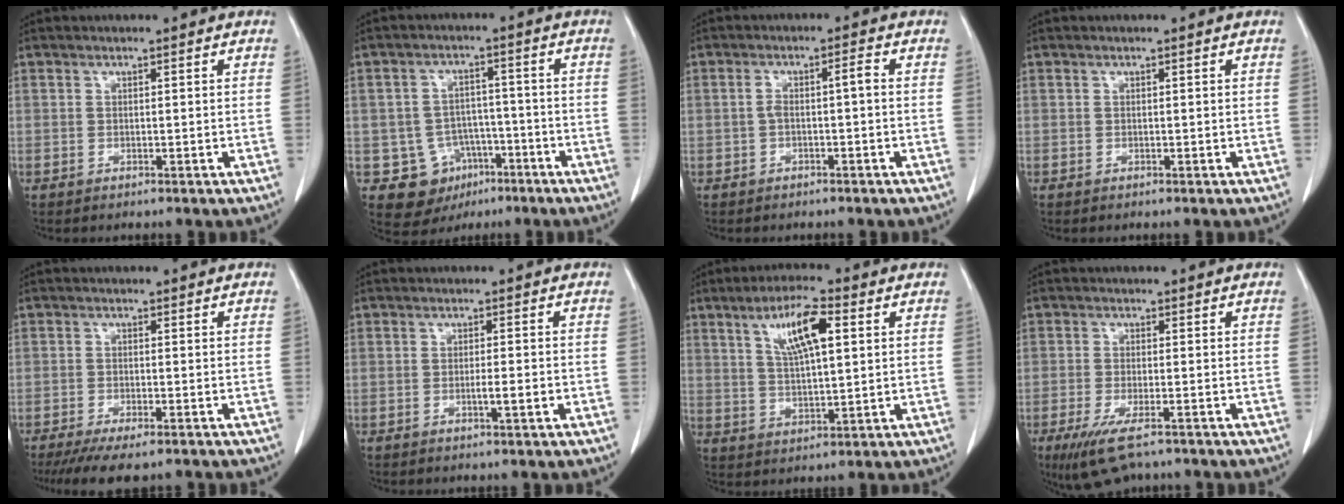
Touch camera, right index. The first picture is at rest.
{"total": 8.5, "force": [-3.5, 7.6, 1.8], "torque": [-0.026, 0.015, -0.041]}
{"total": 2.9, "force": [-0.3, 0.4, 2.8], "torque": [-0.053, 0.014, -0.004]}
{"total": 0.0}
{"total": 8.7, "force": [-6.8, 1.9, 5.1], "torque": [-0.071, -0.014, -0.104]}
{"total": 2.3, "force": [-0.7, 0.0, 2.1], "torque": [-0.038, -0.002, -0.012]}
{"total": 8.9, "force": [3.4, 1.9, 8.0], "torque": [-0.147, 0.008, 0.065]}
{"total": 7.6, "force": [-5.1, 2.0, 5.3], "torque": [-0.096, -0.020, -0.080]}